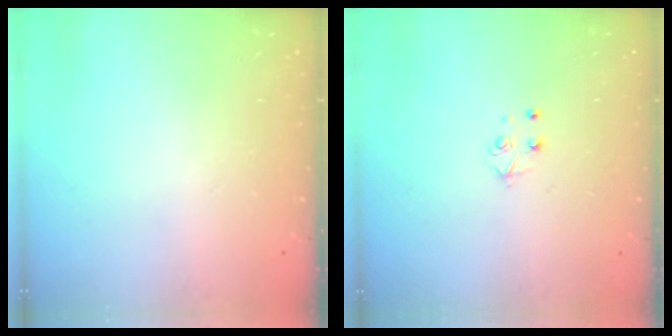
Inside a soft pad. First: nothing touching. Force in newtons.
{"total": 3.9, "press": 3.8, "slide": 0.5}